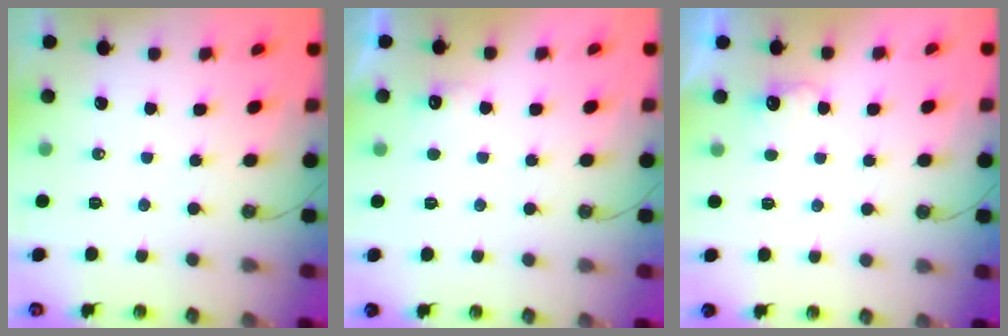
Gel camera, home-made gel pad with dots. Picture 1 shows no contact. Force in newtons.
{"total": 6.3, "press": 6.2, "slide": 1.4}
{"total": 3.8, "press": 3.7, "slide": 0.9}